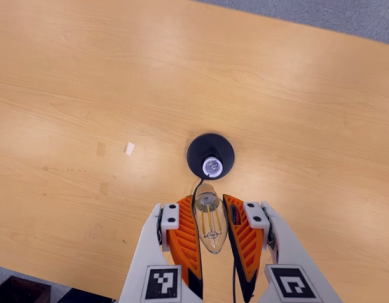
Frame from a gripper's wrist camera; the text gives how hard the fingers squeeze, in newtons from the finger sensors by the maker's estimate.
{"total": 20.0, "left": 22.1, "right": 17.9}